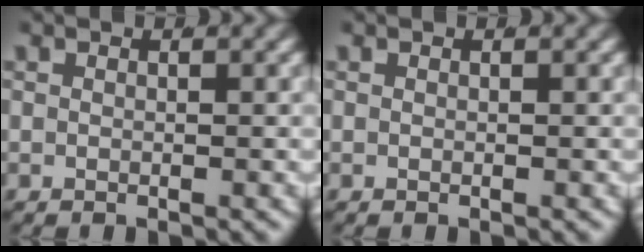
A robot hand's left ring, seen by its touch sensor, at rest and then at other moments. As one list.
[{"total": 0.0}]